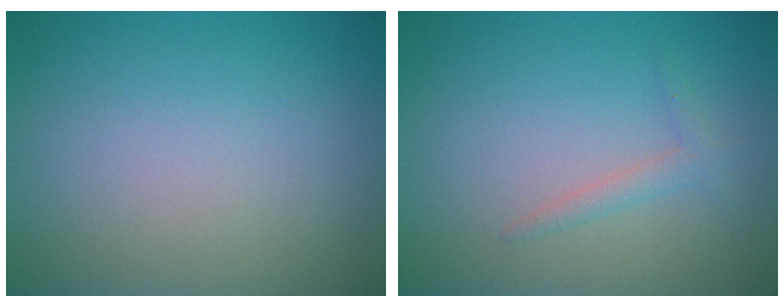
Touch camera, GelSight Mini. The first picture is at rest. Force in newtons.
{"total": 1.3, "press": 1.3, "slide": 0.1}